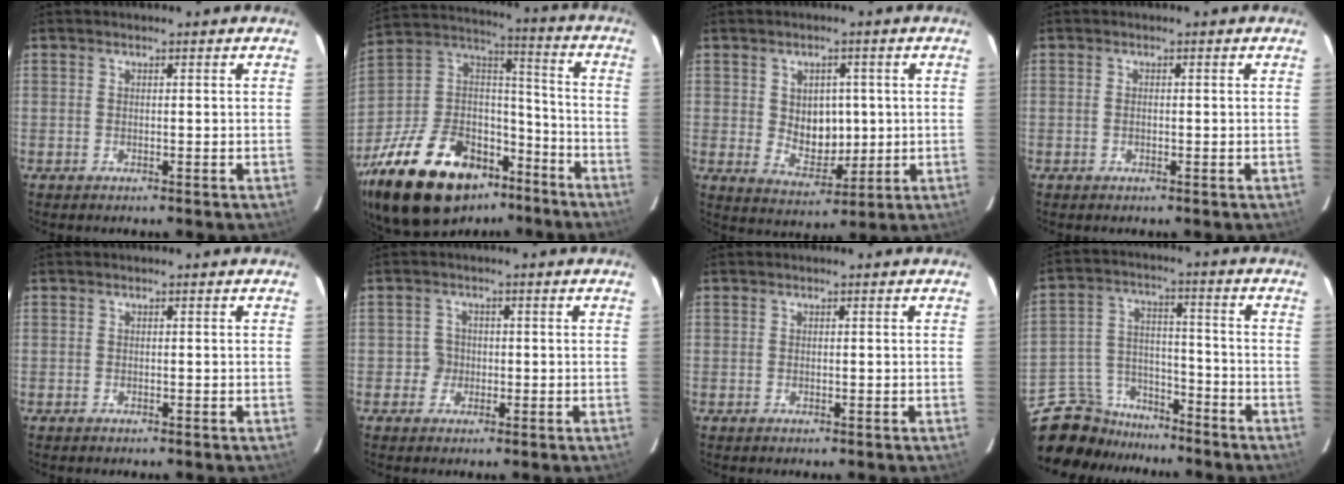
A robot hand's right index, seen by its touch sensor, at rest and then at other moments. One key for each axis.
{"total": 30.1, "fx": -18.8, "fy": 16.0, "fz": 17.1, "tx": -0.348, "ty": 0.022, "tz": -0.294}
{"total": 7.5, "fx": 0.6, "fy": 5.8, "fz": 4.7, "tx": -0.079, "ty": -0.002, "tz": 0.026}
{"total": 0.7, "fx": -0.2, "fy": 0.4, "fz": 0.5, "tx": -0.010, "ty": 0.002, "tz": -0.004}
{"total": 0.5, "fx": -0.3, "fy": 0.4, "fz": -0.1, "tx": 0.001, "ty": 0.002, "tz": -0.006}
{"total": 2.4, "fx": -0.7, "fy": 2.3, "fz": -0.1, "tx": 0.005, "ty": 0.012, "tz": -0.011}
{"total": 0.0}
{"total": 13.2, "fx": -11.1, "fy": 6.7, "fz": 2.7, "tx": -0.083, "ty": 0.041, "tz": -0.184}